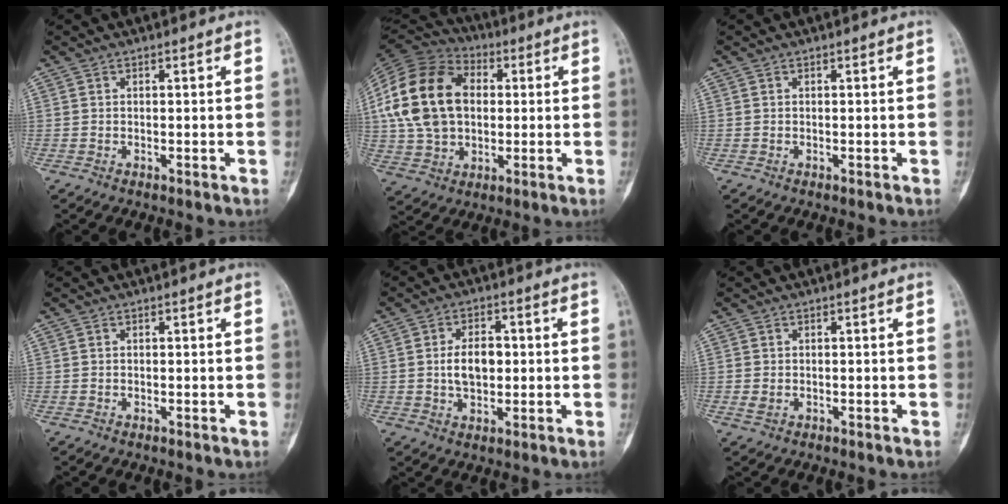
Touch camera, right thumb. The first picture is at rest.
{"total": 20.5, "force": [2.4, 14.5, 14.3], "torque": [-0.268, 0.020, 0.045]}
{"total": 0.0}
{"total": 0.0}
{"total": 6.6, "force": [0.1, 4.2, 5.1], "torque": [-0.076, 0.007, 0.002]}
{"total": 1.5, "force": [-0.3, 1.1, 0.9], "torque": [-0.022, 0.001, -0.003]}